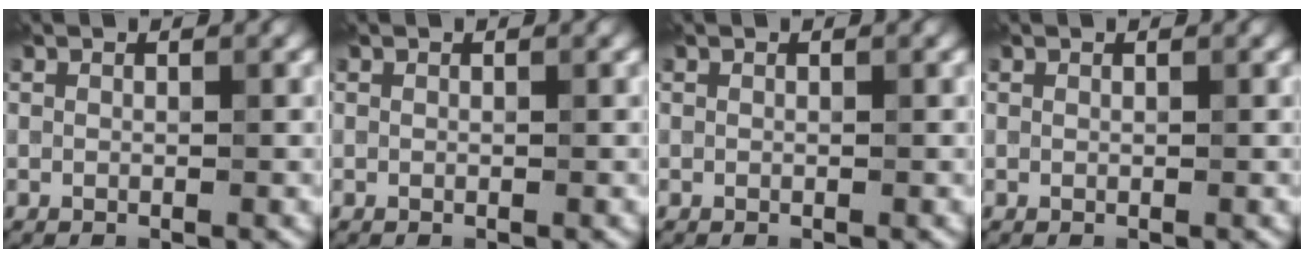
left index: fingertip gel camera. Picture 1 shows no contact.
{"total": 0.0}
{"total": 0.0}
{"total": 0.0}